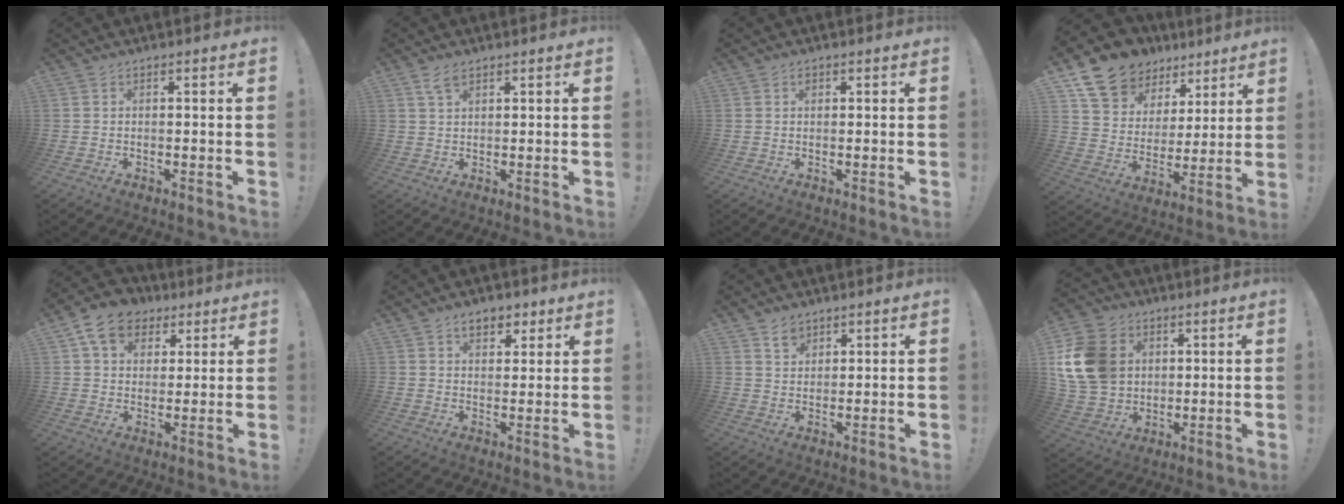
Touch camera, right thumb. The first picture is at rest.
{"total": 3.4, "force": [2.2, 1.6, 2.1], "torque": [-0.034, -0.007, 0.039]}
{"total": 0.8, "force": [0.4, 0.7, 0.2], "torque": [0.004, -0.002, 0.005]}
{"total": 13.8, "force": [9.6, 9.1, 3.9], "torque": [-0.077, -0.063, 0.185]}
{"total": 11.7, "force": [5.7, 8.9, 5.1], "torque": [-0.080, -0.019, 0.112]}
{"total": 5.7, "force": [3.5, 3.7, 2.7], "torque": [-0.031, -0.011, 0.061]}
{"total": 4.0, "force": [3.0, 2.5, 1.0], "torque": [-0.013, -0.013, 0.055]}
{"total": 17.1, "force": [3.7, 13.8, 9.5], "torque": [-0.177, -0.006, 0.076]}